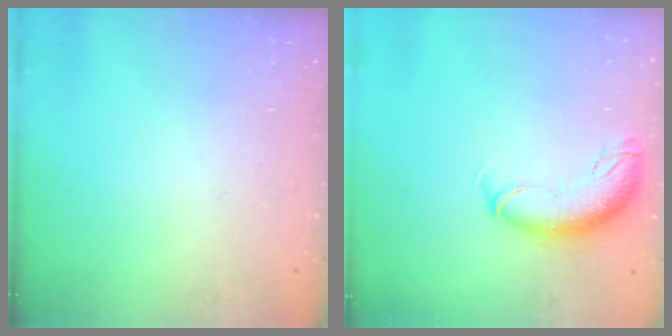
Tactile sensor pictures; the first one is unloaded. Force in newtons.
{"total": 10.2, "press": 10.0, "slide": 2.3}